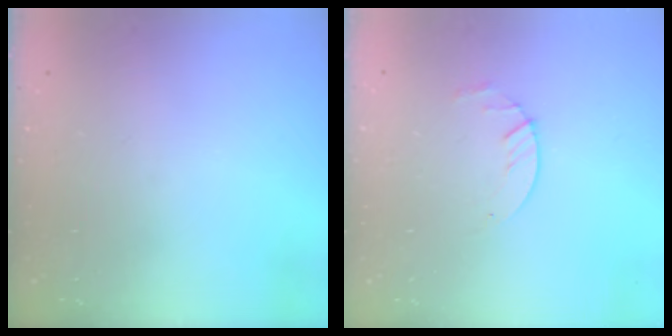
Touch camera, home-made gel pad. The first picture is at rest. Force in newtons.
{"total": 2.9, "press": 2.9, "slide": 0.4}